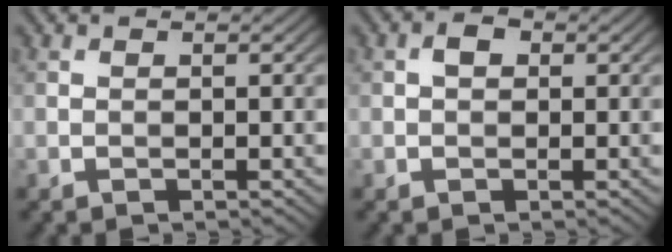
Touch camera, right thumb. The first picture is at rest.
{"total": 1.7, "force": [0.3, 1.3, 1.1], "torque": [-0.021, 0.003, 0.000]}